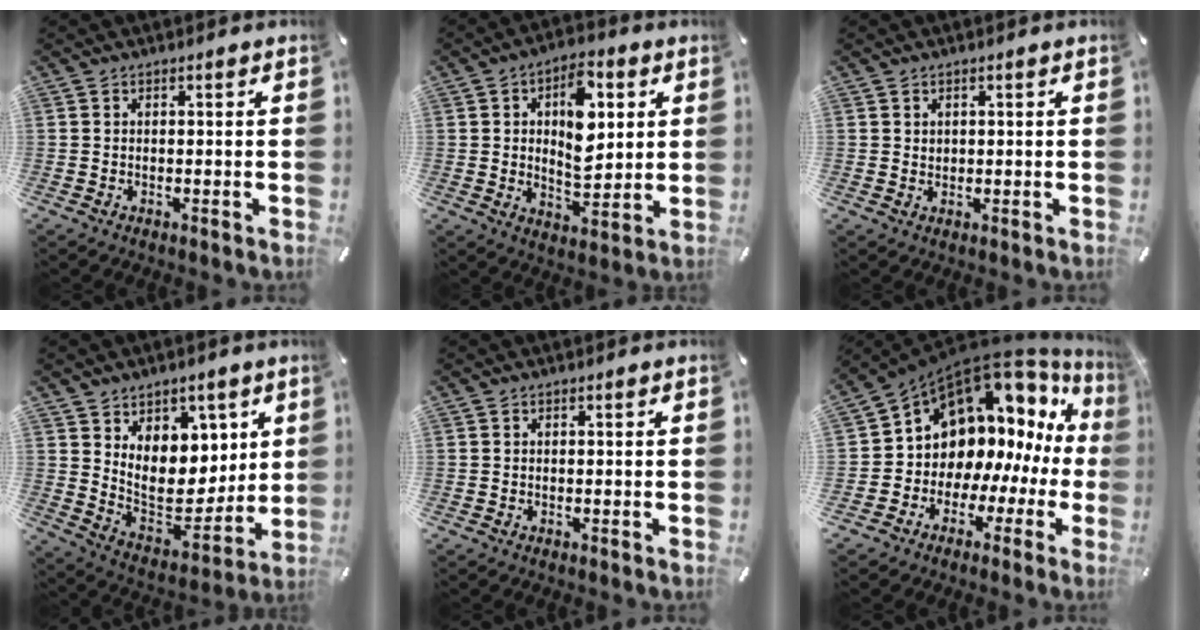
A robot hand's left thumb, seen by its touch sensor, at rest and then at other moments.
{"total": 12.5, "force": [3.0, 7.8, 9.3], "torque": [-0.118, -0.002, 0.050]}
{"total": 1.2, "force": [0.5, 1.0, 0.3], "torque": [-0.006, 0.003, 0.010]}
{"total": 11.8, "force": [4.8, 9.5, 5.0], "torque": [-0.065, -0.060, 0.099]}
{"total": 0.0}
{"total": 12.4, "force": [6.4, 9.2, 5.2], "torque": [-0.102, -0.084, 0.119]}